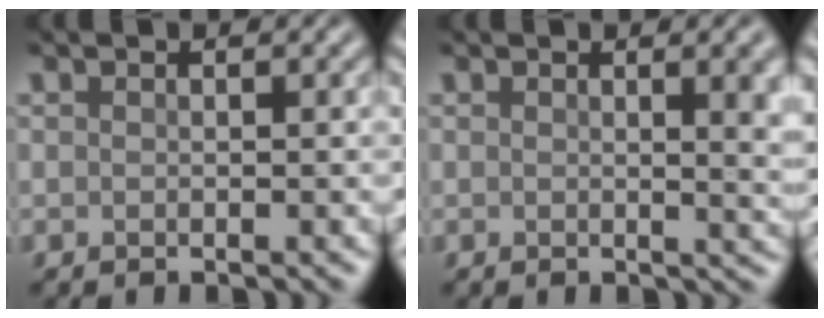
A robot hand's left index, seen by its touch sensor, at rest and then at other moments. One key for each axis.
{"total": 4.4, "fx": 0.9, "fy": 1.5, "fz": 4.0, "tx": -0.032, "ty": 0.003, "tz": 0.011}